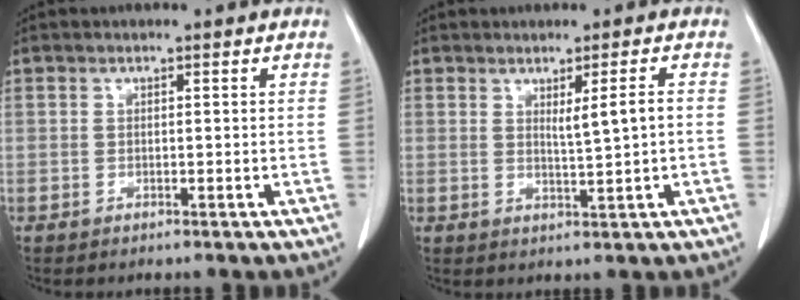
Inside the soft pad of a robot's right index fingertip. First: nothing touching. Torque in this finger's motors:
{"motor_torque": [0.40, -0.08, 0.09, 0.05]}